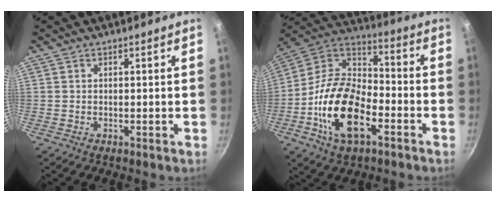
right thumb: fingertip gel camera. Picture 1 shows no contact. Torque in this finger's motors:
{"motor_torque": [-0.10, 0.93, 1.94, -0.83, 0.44]}